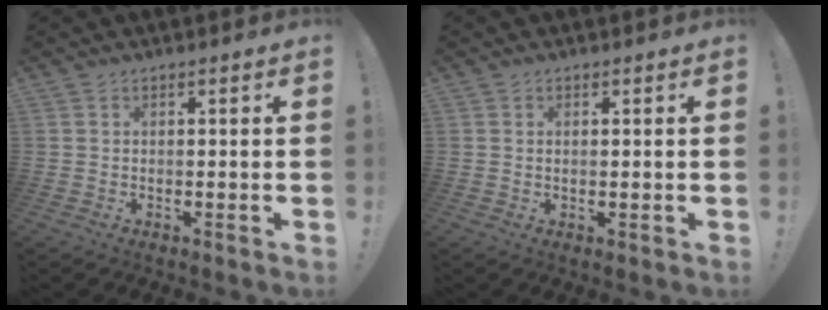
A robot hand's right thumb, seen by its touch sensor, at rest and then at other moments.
{"total": 0.7, "force": [0.4, 0.2, 0.6], "torque": [0.001, -0.005, 0.006]}